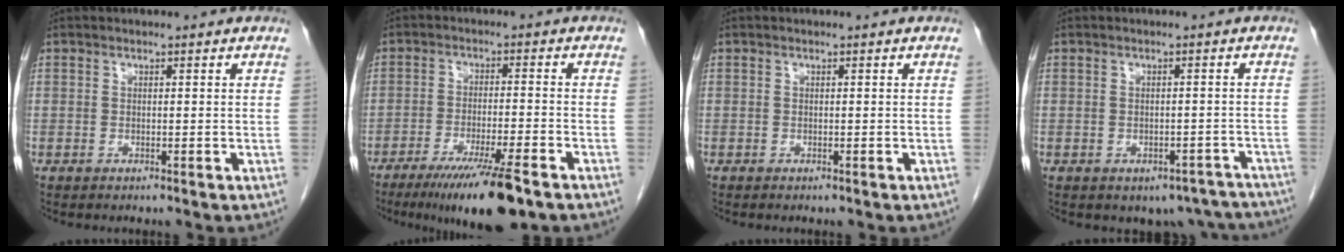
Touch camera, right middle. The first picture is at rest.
{"total": 11.4, "force": [-7.7, 0.7, 8.4], "torque": [-0.134, -0.027, -0.123]}
{"total": 0.0}
{"total": 8.2, "force": [-6.7, 4.5, 1.3], "torque": [0.008, 0.018, -0.069]}